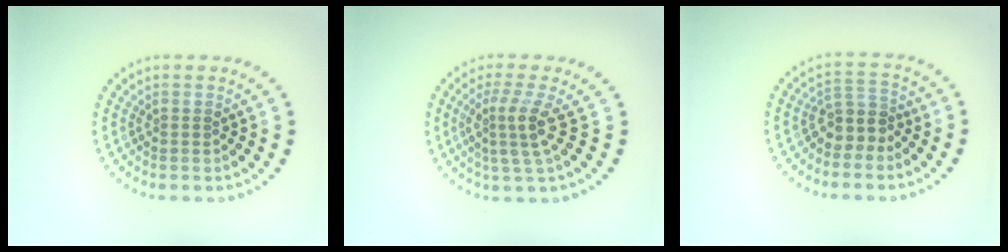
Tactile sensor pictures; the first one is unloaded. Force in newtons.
{"total": 3.1, "press": 2.3, "slide": 2.1}
{"total": 2.7, "press": 2.0, "slide": 1.7}